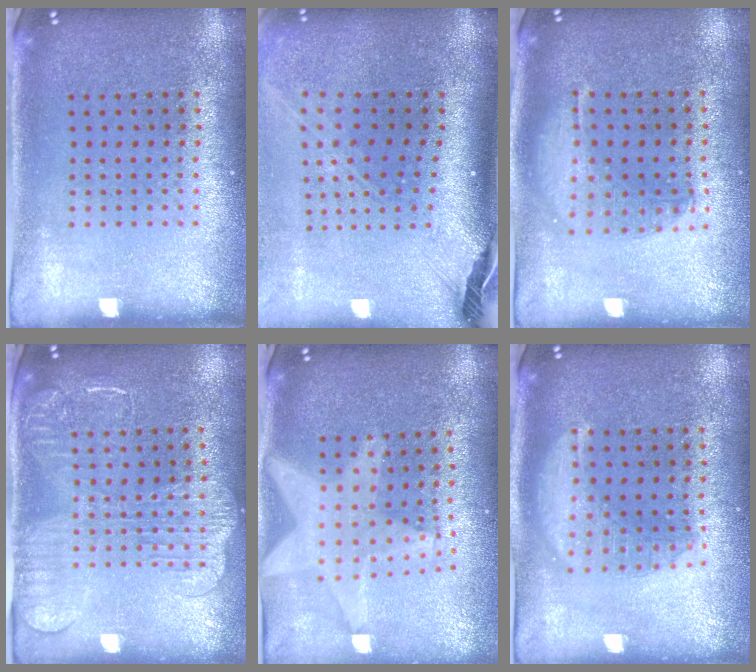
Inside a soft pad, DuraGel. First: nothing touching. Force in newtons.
{"total": 2.8, "press": 2.0, "slide": 1.9}
{"total": 1.4, "press": 1.3, "slide": 0.5}
{"total": 2.2, "press": 2.0, "slide": 0.9}
{"total": 2.2, "press": 1.8, "slide": 1.3}
{"total": 1.8, "press": 1.8, "slide": 0.2}